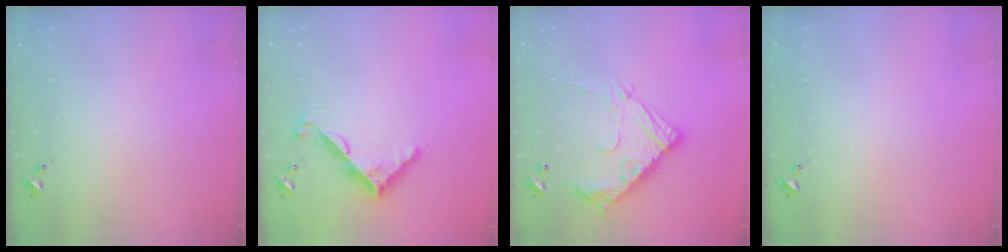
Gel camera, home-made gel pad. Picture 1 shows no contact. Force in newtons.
{"total": 8.7, "press": 8.7, "slide": 0.6}
{"total": 17.5, "press": 17.4, "slide": 1.3}
{"total": 0.0}